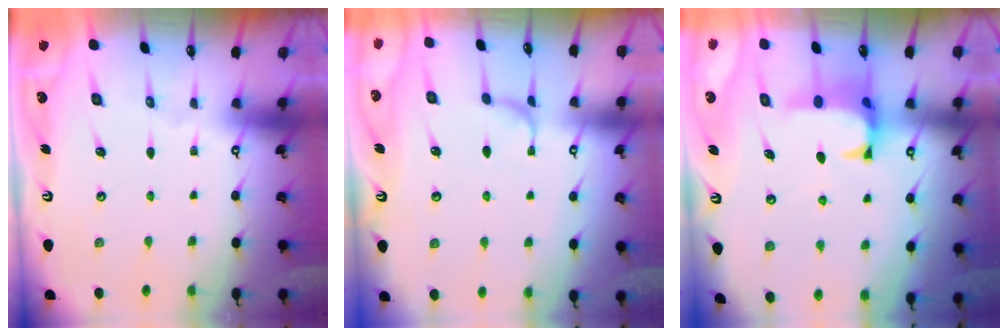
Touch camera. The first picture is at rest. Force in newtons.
{"total": 2.6, "press": 2.6, "slide": 0.5}
{"total": 1.0, "press": 0.7, "slide": 0.8}